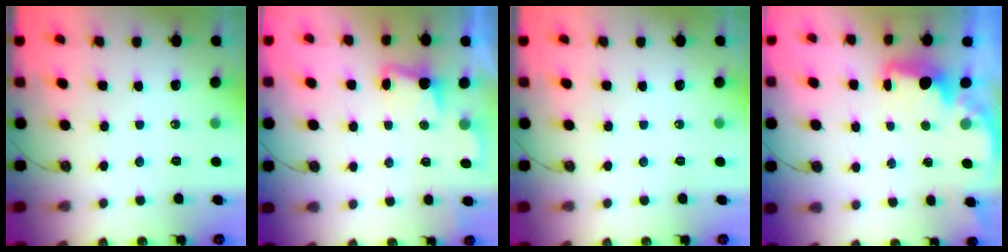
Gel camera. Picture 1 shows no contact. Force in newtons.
{"total": 2.4, "press": 2.2, "slide": 1.0}
{"total": 0.0}
{"total": 2.2, "press": 2.1, "slide": 0.7}